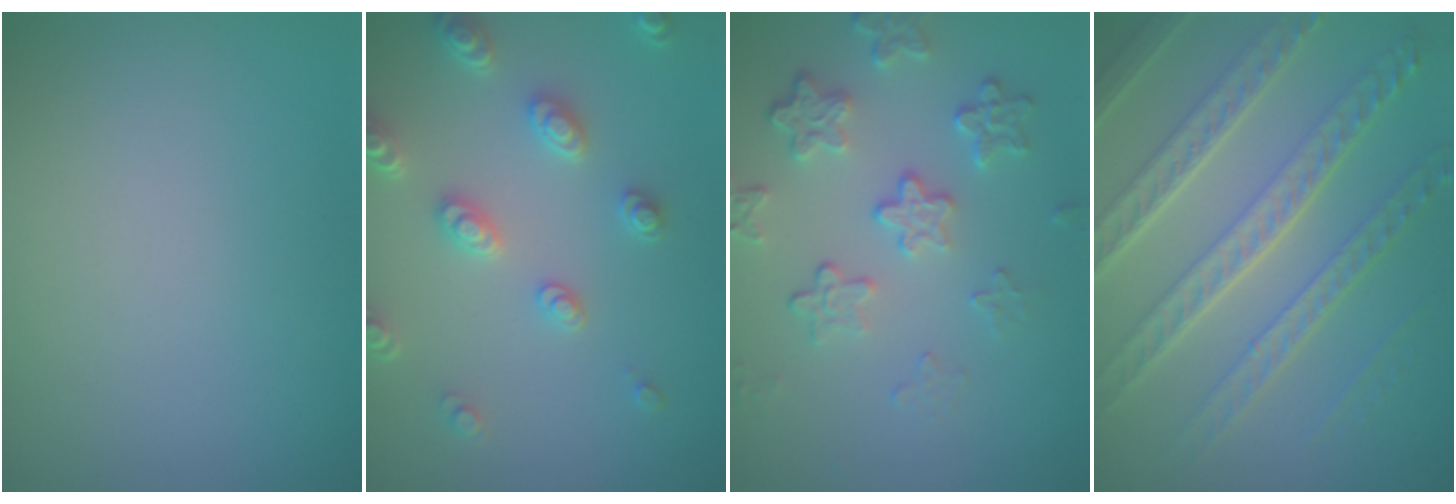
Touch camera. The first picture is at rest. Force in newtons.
{"total": 3.6, "press": 3.2, "slide": 1.6}
{"total": 4.2, "press": 3.1, "slide": 2.9}
{"total": 7.8, "press": 5.5, "slide": 5.5}